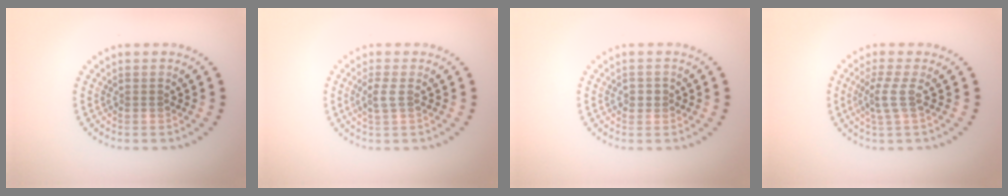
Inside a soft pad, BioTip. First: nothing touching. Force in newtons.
{"total": 1.5, "press": 1.3, "slide": 0.6}
{"total": 1.0, "press": 1.0, "slide": 0.3}
{"total": 2.2, "press": 1.5, "slide": 1.6}